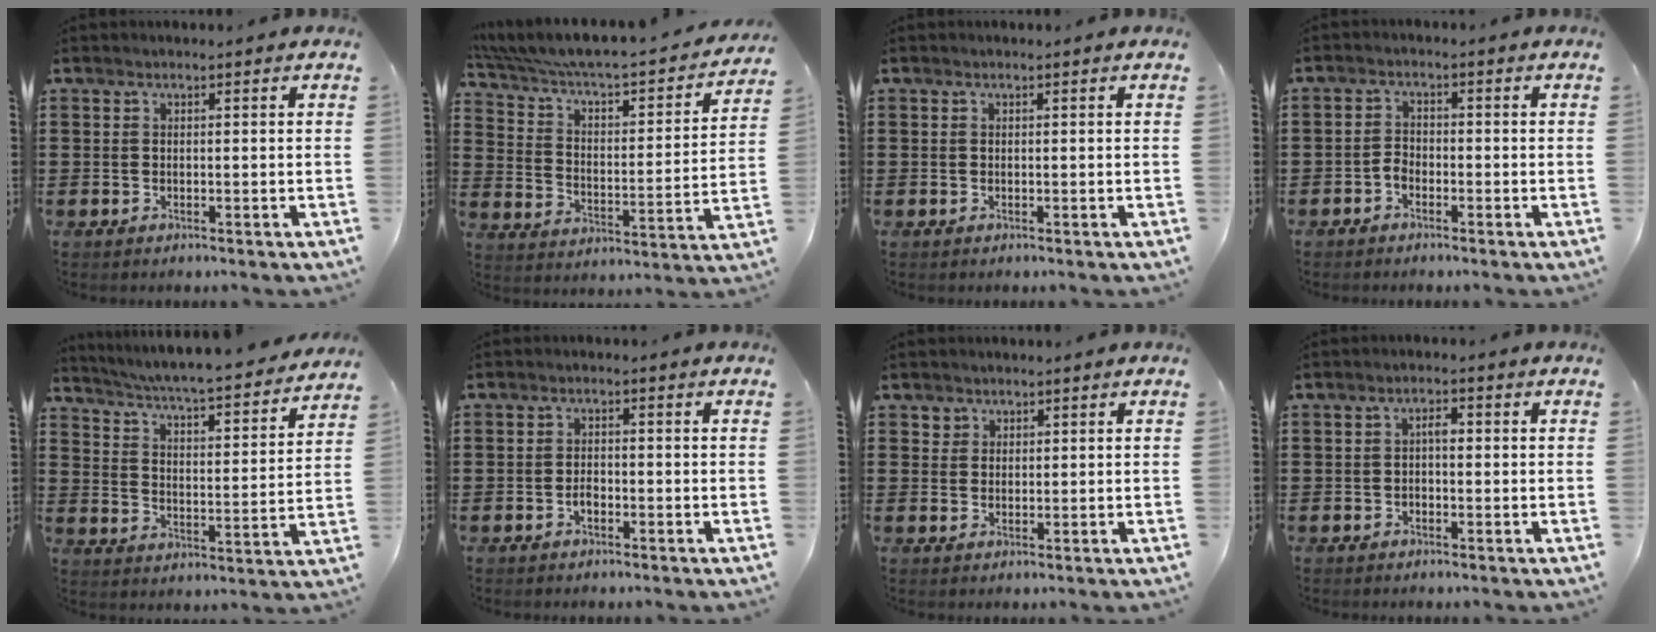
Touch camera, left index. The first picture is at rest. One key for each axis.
{"total": 4.0, "fx": 3.0, "fy": 1.4, "fz": 2.2, "tx": -0.062, "ty": -0.036, "tz": 0.043}
{"total": 0.0}
{"total": 1.8, "fx": -1.1, "fy": 1.0, "fz": 0.9, "tx": -0.022, "ty": 0.004, "tz": -0.024}
{"total": 4.3, "fx": 3.9, "fy": -0.6, "fz": 1.6, "tx": -0.054, "ty": -0.043, "tz": 0.055}
{"total": 1.6, "fx": -0.7, "fy": 0.7, "fz": 1.3, "tx": -0.026, "ty": -0.001, "tz": -0.013}
{"total": 1.8, "fx": 1.2, "fy": 1.3, "fz": 0.1, "tx": 0.000, "ty": 0.000, "tz": 0.022}
{"total": 2.0, "fx": -0.1, "fy": 0.9, "fz": 1.7, "tx": -0.036, "ty": 0.004, "tz": -0.003}